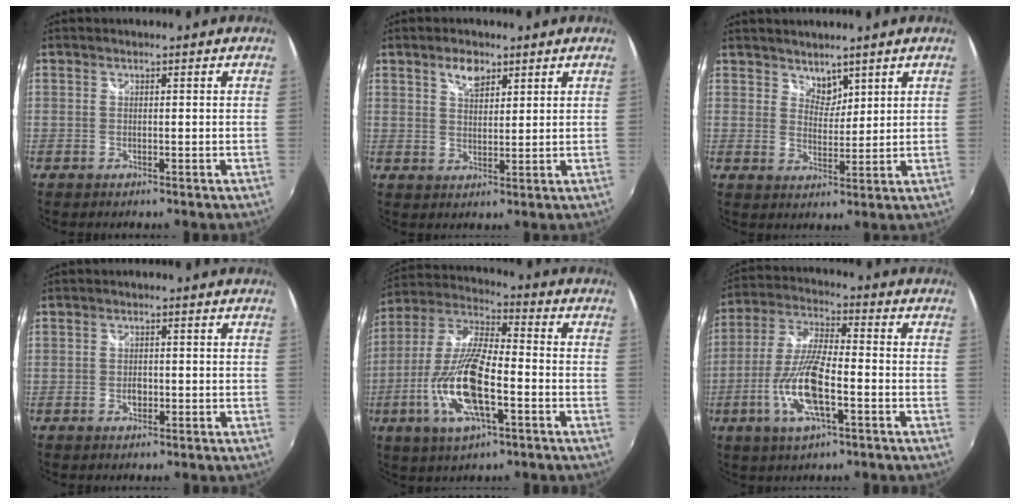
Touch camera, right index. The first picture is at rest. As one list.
[{"total": 4.4, "force": [2.8, 2.3, 2.5], "torque": [-0.038, 0.009, 0.052]}, {"total": 3.5, "force": [3.0, 1.9, 0.7], "torque": [-0.002, 0.005, 0.055]}, {"total": 1.9, "force": [-0.5, 1.4, 1.2], "torque": [-0.021, 0.000, -0.009]}, {"total": 16.8, "force": [-5.5, 5.3, 15.0], "torque": [-0.312, -0.013, -0.108]}, {"total": 13.2, "force": [-4.5, 3.7, 11.9], "torque": [-0.251, -0.007, -0.087]}]